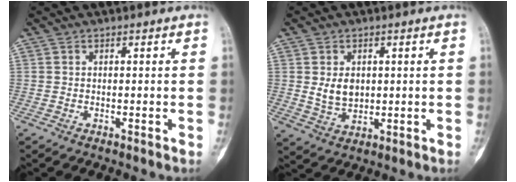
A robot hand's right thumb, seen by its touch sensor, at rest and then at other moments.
{"total": 5.3, "force": [0.9, 3.8, 3.5], "torque": [-0.046, -0.011, 0.026]}